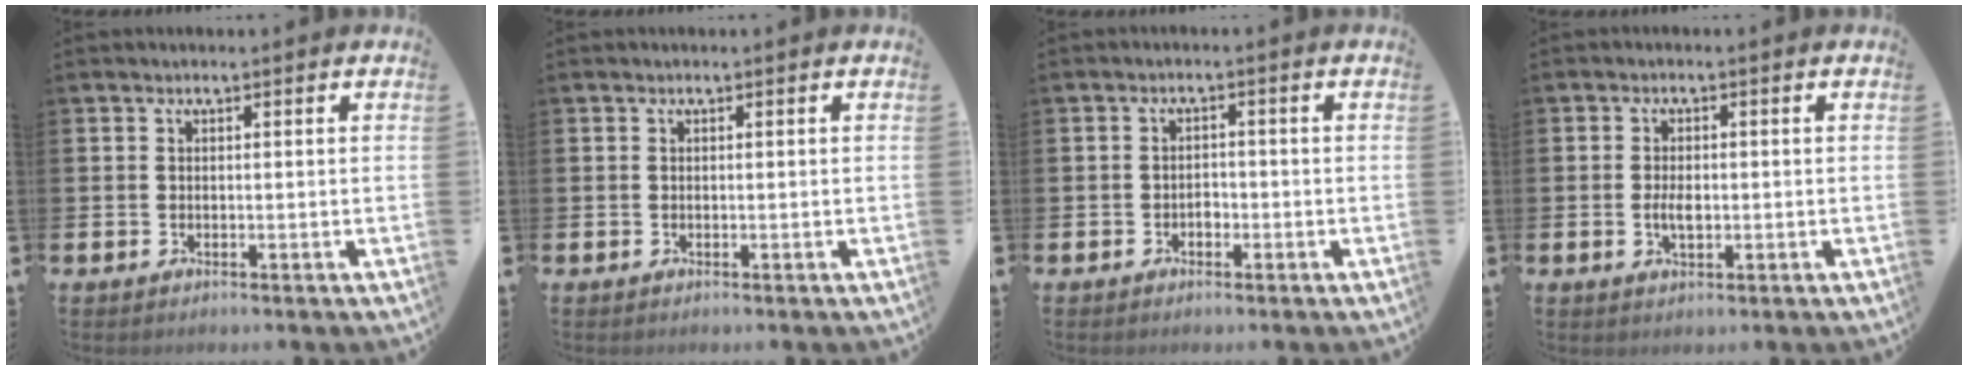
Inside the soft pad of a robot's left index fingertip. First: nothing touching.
{"total": 0.0}
{"total": 1.3, "force": [-0.7, 1.0, 0.6], "torque": [-0.012, 0.001, -0.014]}
{"total": 2.6, "force": [-0.2, 1.3, 2.2], "torque": [-0.033, -0.001, -0.007]}